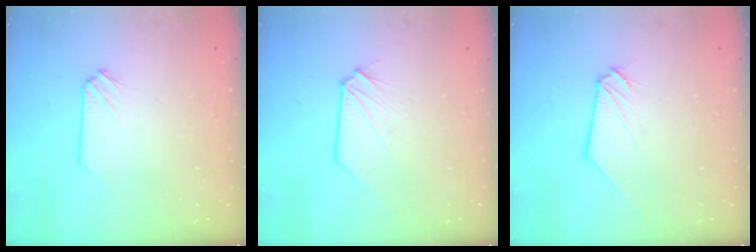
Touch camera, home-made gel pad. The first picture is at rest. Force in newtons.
{"total": 0.6, "press": 0.6, "slide": 0.1}
{"total": 0.9, "press": 0.9, "slide": 0.2}